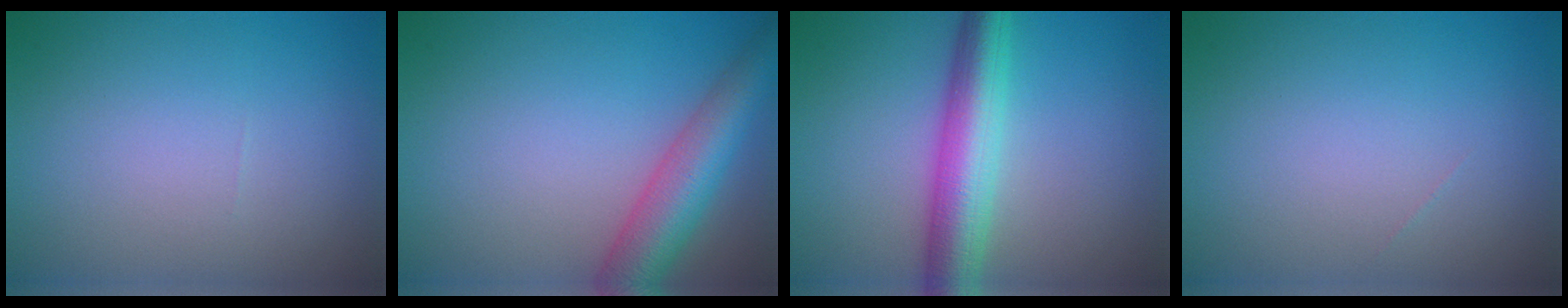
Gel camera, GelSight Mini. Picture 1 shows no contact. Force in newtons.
{"total": 6.0, "press": 6.0, "slide": 0.2}
{"total": 6.5, "press": 6.5, "slide": 0.1}
{"total": 0.0}